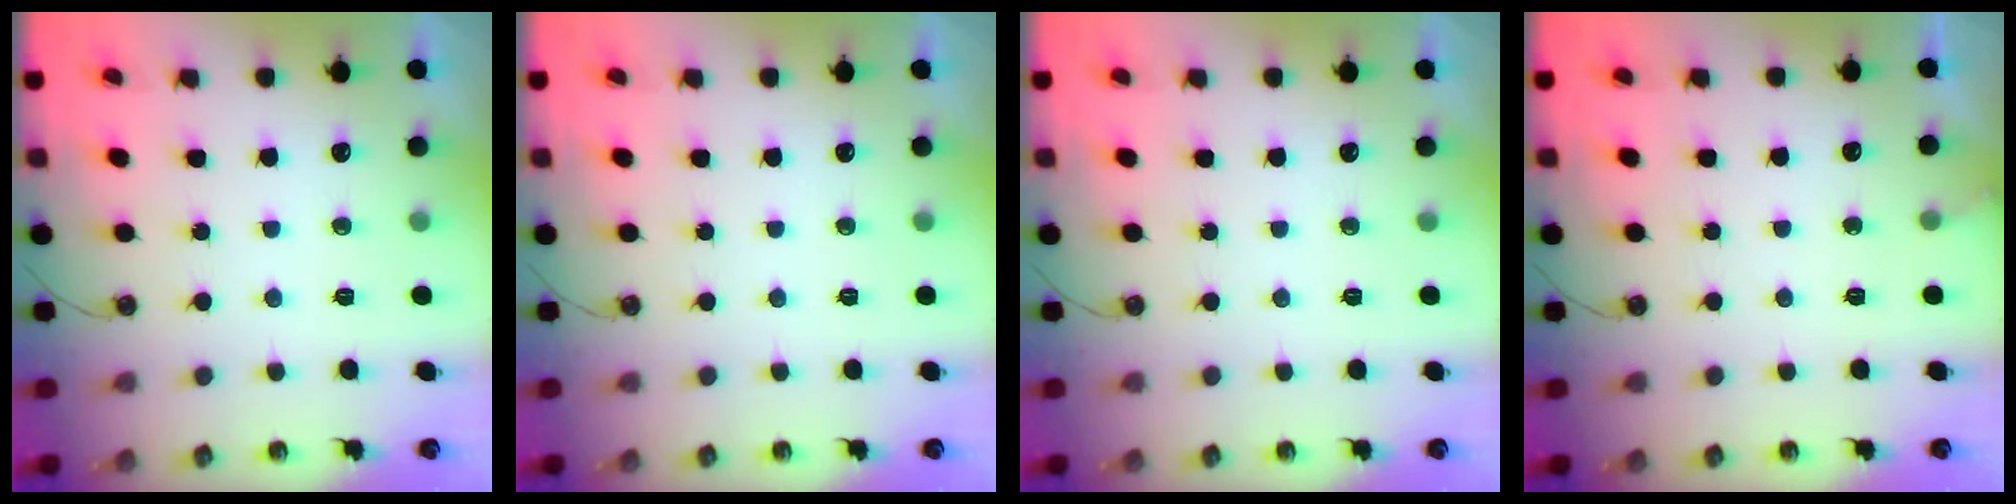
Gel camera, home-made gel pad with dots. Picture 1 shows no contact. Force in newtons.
{"total": 0.0}
{"total": 0.0}
{"total": 2.8, "press": 2.8, "slide": 0.2}